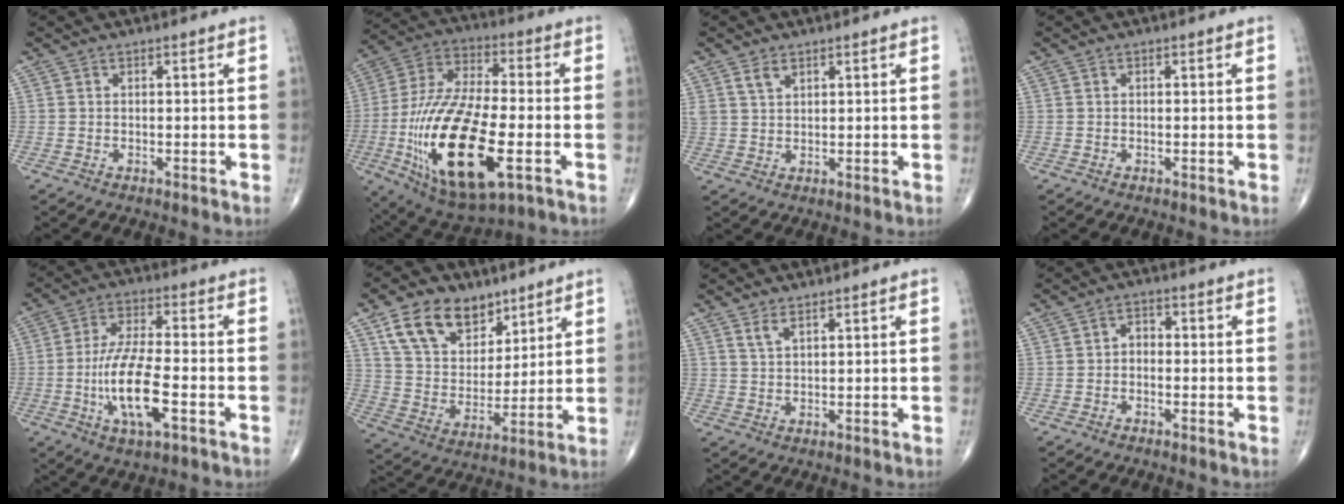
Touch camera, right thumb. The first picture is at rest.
{"total": 25.6, "force": [-7.0, 10.4, 22.4], "torque": [-0.475, -0.002, -0.111]}
{"total": 3.0, "force": [1.9, 1.7, 1.6], "torque": [-0.027, -0.007, 0.044]}
{"total": 0.0}
{"total": 12.7, "force": [-3.6, 4.2, 11.5], "torque": [-0.224, 0.014, -0.066]}
{"total": 15.3, "force": [9.0, 10.0, 7.4], "torque": [-0.096, -0.035, 0.168]}
{"total": 2.5, "force": [1.8, 0.9, 1.5], "torque": [-0.030, -0.009, 0.040]}
{"total": 2.4, "force": [-0.5, 1.7, 1.5], "torque": [-0.012, 0.015, -0.019]}